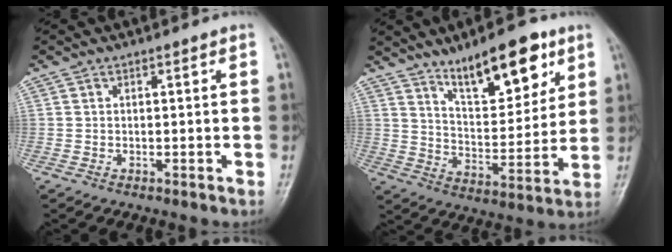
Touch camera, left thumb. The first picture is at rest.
{"total": 15.2, "force": [9.4, 5.8, 10.5], "torque": [-0.126, -0.052, 0.158]}